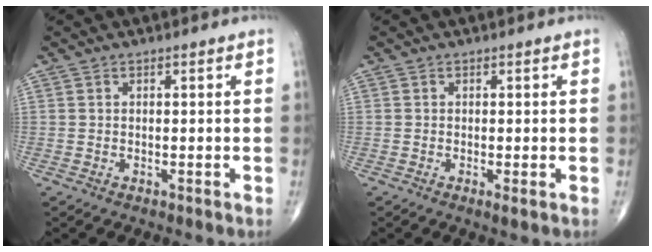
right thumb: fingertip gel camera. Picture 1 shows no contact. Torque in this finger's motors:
{"motor_torque": [-0.34, -0.03, 0.06, 0.08, -0.01]}